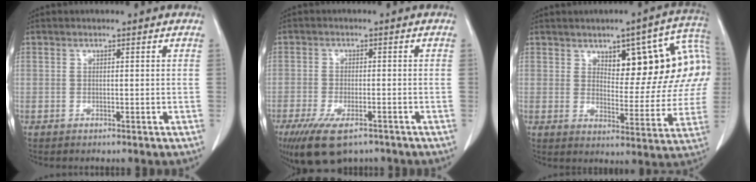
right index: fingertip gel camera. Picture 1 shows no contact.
{"total": 9.8, "force": [-6.7, 3.4, 6.2], "torque": [-0.110, -0.017, -0.107]}
{"total": 16.4, "force": [4.9, 6.0, 14.5], "torque": [-0.181, 0.026, 0.064]}